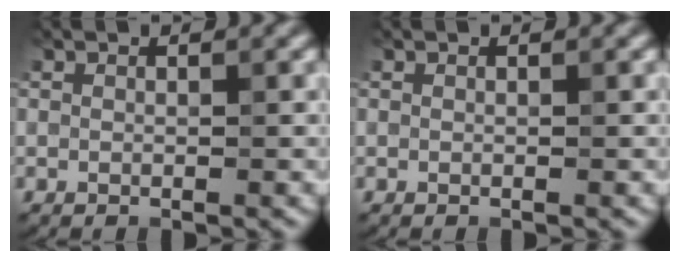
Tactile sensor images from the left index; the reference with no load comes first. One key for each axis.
{"total": 0.0}